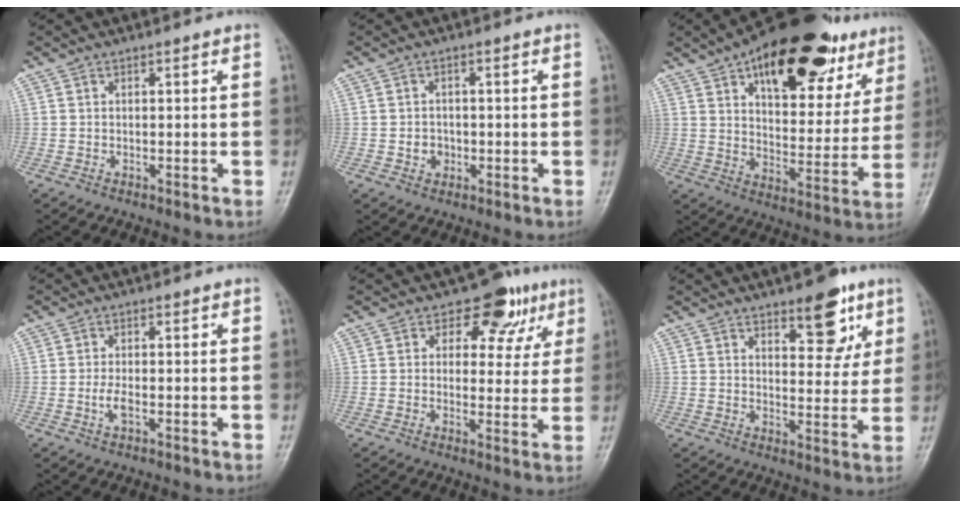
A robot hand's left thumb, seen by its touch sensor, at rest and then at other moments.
{"total": 2.8, "force": [-0.7, 2.4, 1.1], "torque": [-0.004, 0.006, -0.009]}
{"total": 27.6, "force": [15.6, 13.0, 18.7], "torque": [-0.226, -0.024, 0.231]}
{"total": 2.4, "force": [-0.7, 1.0, 2.1], "torque": [-0.048, -0.001, -0.014]}
{"total": 8.9, "force": [4.8, 6.2, 4.2], "torque": [-0.004, -0.014, 0.058]}
{"total": 10.0, "force": [5.7, 4.4, 6.9], "torque": [-0.062, -0.030, 0.079]}